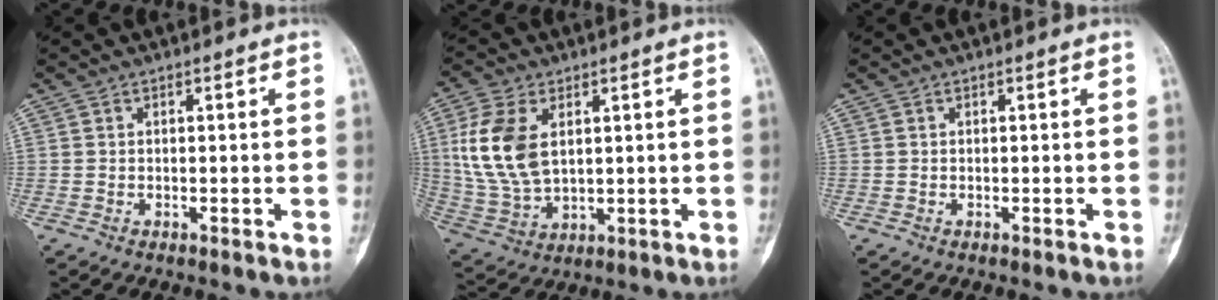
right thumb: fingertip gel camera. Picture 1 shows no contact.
{"total": 13.0, "force": [3.2, 7.7, 10.0], "torque": [-0.209, -0.009, 0.072]}
{"total": 0.0}